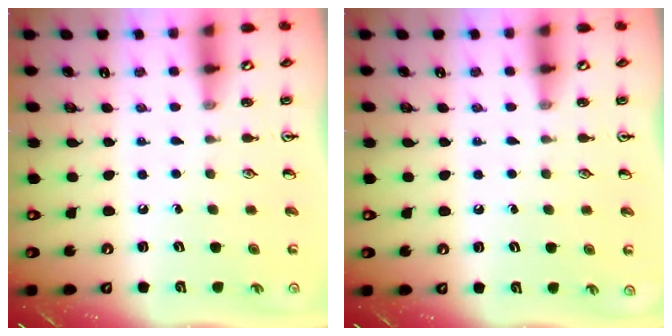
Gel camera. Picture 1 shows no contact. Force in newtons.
{"total": 0.0}